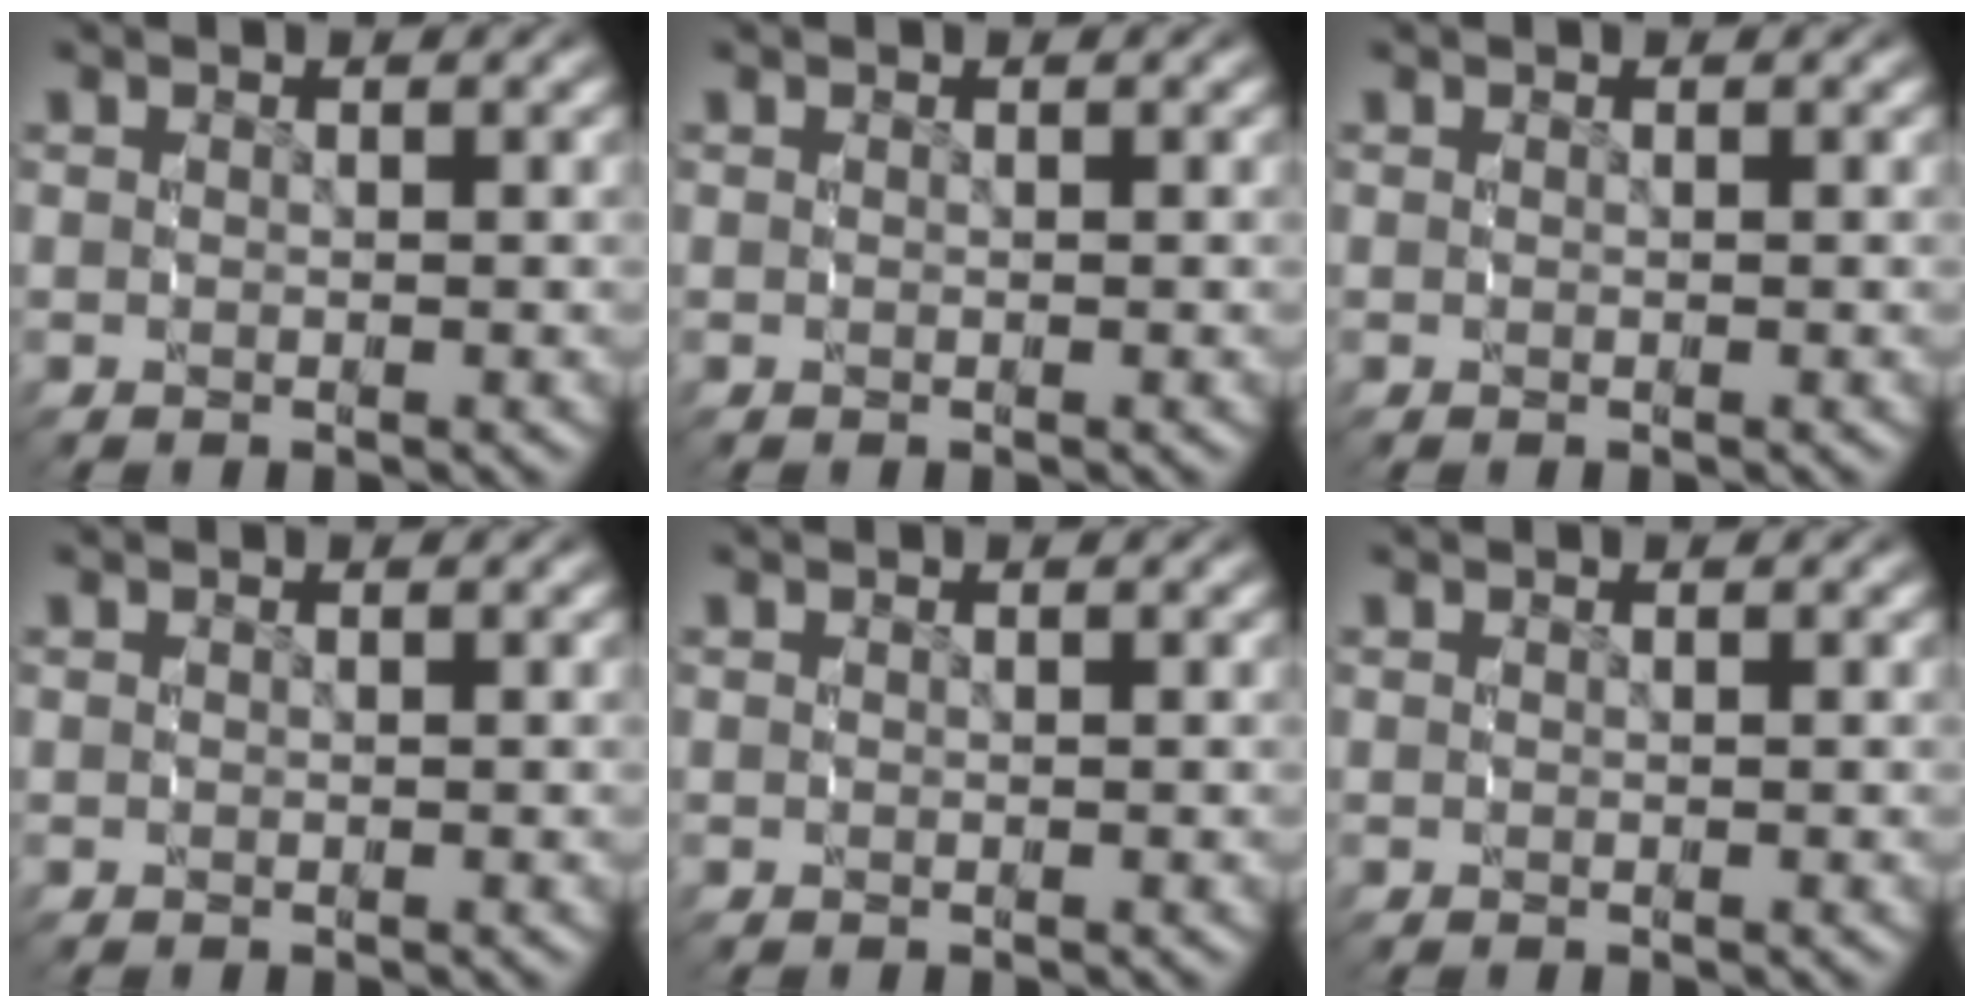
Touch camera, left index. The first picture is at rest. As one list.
[{"total": 0.0}, {"total": 0.0}, {"total": 0.0}, {"total": 0.0}, {"total": 0.0}]